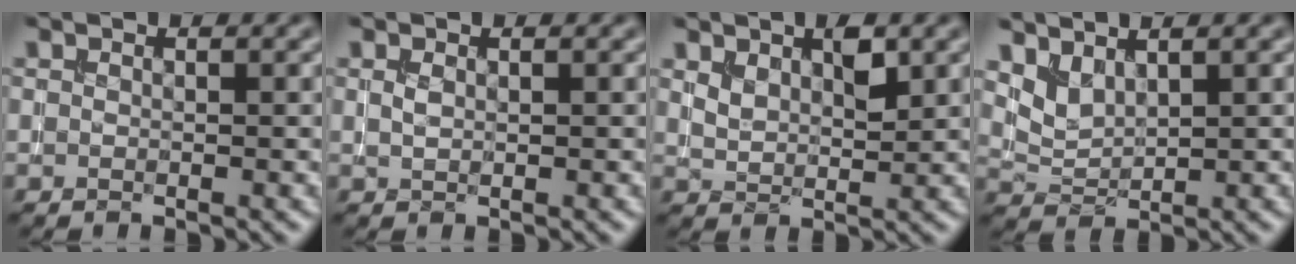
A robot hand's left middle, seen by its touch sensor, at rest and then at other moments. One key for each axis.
{"total": 0.8, "fx": 0.3, "fy": 0.3, "fz": 0.6, "tx": -0.016, "ty": 0.001, "tz": 0.007}
{"total": 2.8, "fx": 1.4, "fy": 1.4, "fz": 2.0, "tx": -0.042, "ty": -0.002, "tz": 0.030}
{"total": 2.3, "fx": 1.8, "fy": 0.9, "fz": 1.1, "tx": -0.028, "ty": -0.008, "tz": 0.045}